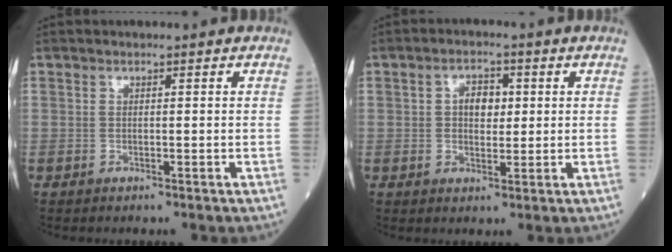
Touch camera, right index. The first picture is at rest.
{"total": 4.4, "force": [0.8, 3.0, 3.2], "torque": [-0.047, 0.013, 0.014]}